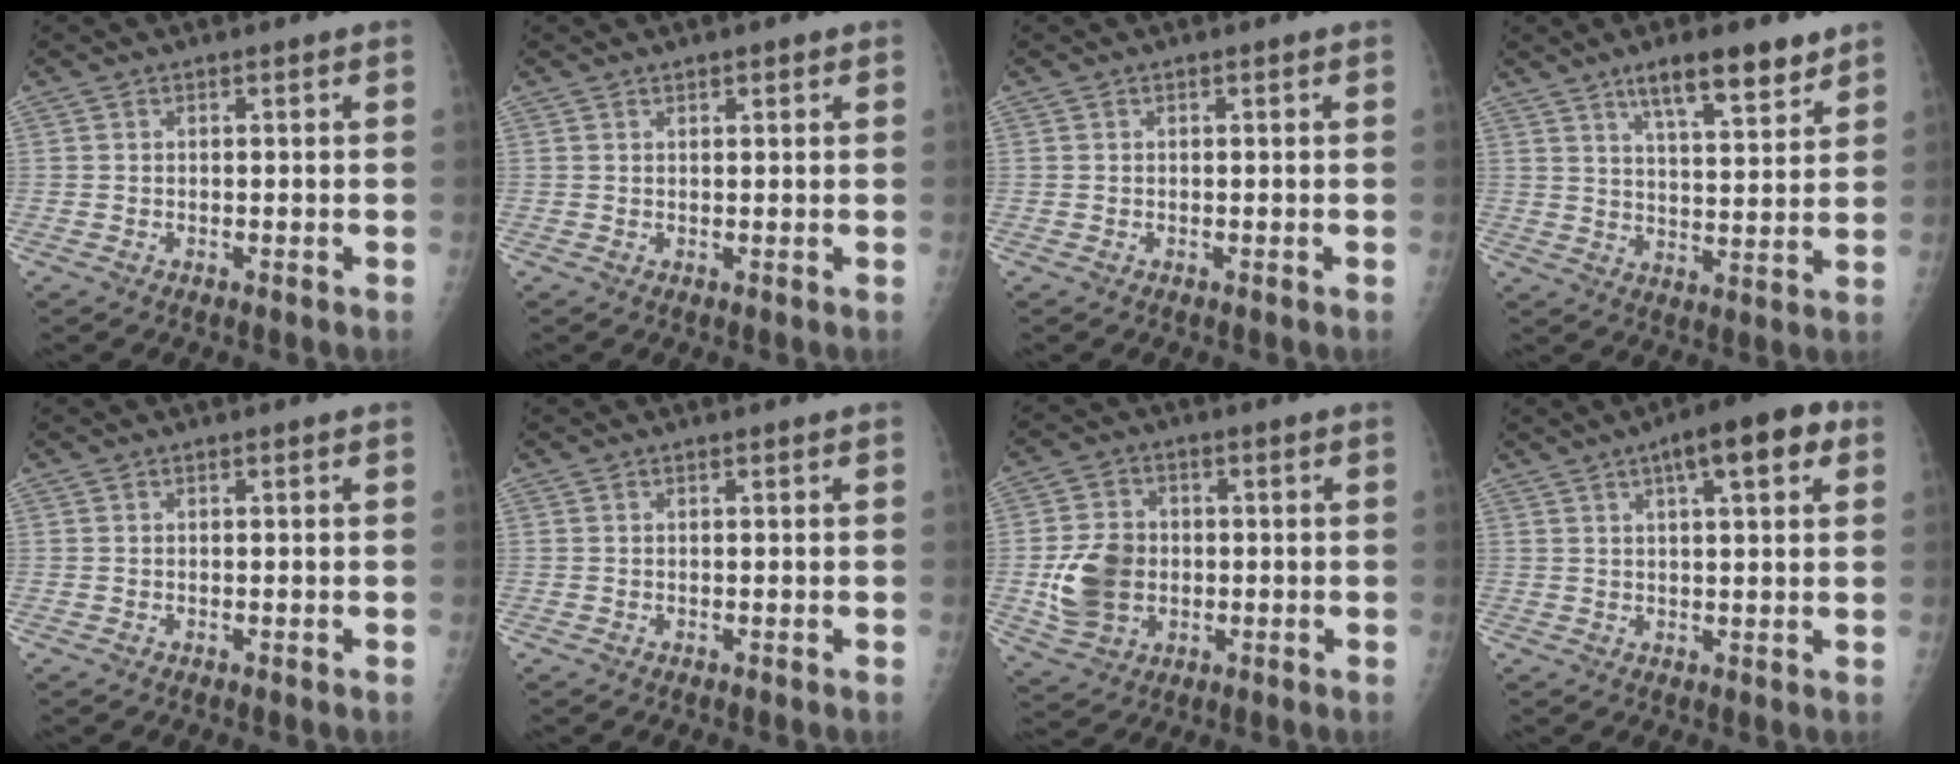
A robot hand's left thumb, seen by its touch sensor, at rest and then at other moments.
{"total": 1.1, "force": [0.8, 0.5, 0.7], "torque": [-0.004, -0.001, 0.008]}
{"total": 0.0}
{"total": 11.0, "force": [7.4, 2.9, 7.6], "torque": [-0.102, -0.039, 0.120]}
{"total": 0.0}
{"total": 0.0}
{"total": 10.6, "force": [-1.1, 8.4, 6.4], "torque": [-0.104, 0.004, -0.013]}
{"total": 10.3, "force": [4.6, 3.1, 8.7], "torque": [-0.107, 0.009, 0.058]}